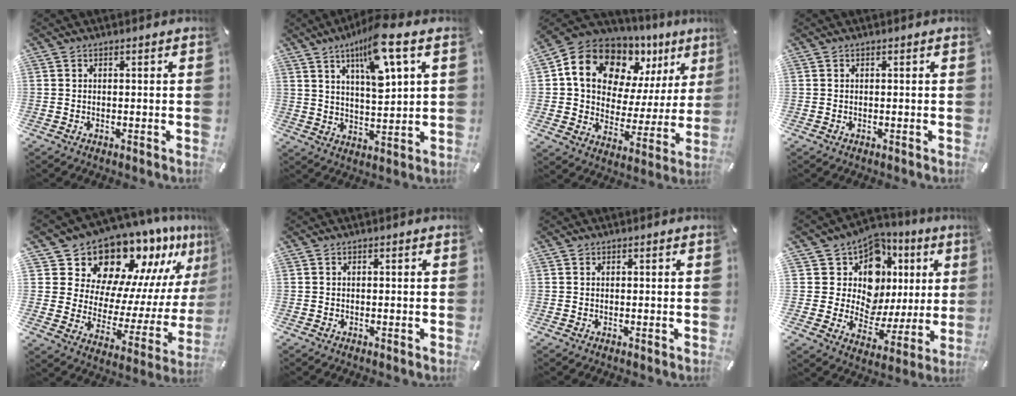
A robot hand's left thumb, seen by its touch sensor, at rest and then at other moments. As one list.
[{"total": 12.5, "force": [7.0, 3.3, 9.8], "torque": [-0.160, -0.029, 0.117]}, {"total": 15.1, "force": [9.0, 10.5, 6.0], "torque": [-0.107, -0.063, 0.161]}, {"total": 0.0}, {"total": 16.7, "force": [15.0, 6.8, 2.8], "torque": [-0.044, -0.155, 0.259]}, {"total": 0.0}, {"total": 0.6, "force": [0.2, 0.5, 0.1], "torque": [0.000, 0.004, 0.002]}, {"total": 13.1, "force": [5.6, 10.8, 4.9], "torque": [-0.076, -0.061, 0.112]}]